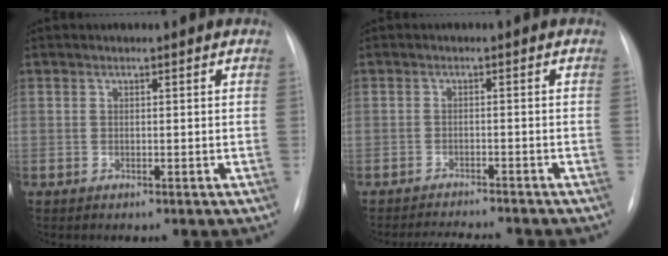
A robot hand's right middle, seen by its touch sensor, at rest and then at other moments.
{"total": 5.9, "force": [-5.7, 0.0, 1.6], "torque": [-0.022, -0.008, -0.085]}